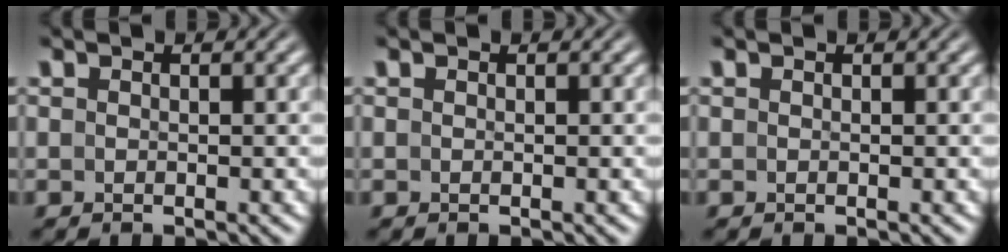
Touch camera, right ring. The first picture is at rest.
{"total": 0.0}
{"total": 0.0}